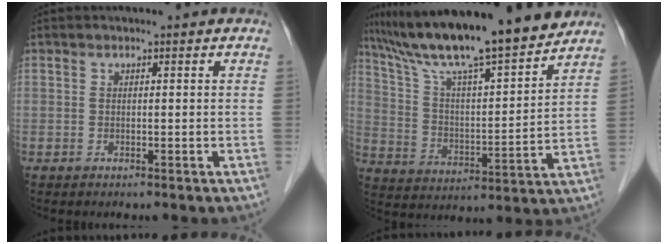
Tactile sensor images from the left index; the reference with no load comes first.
{"total": 18.9, "force": [16.3, 0.8, 9.6], "torque": [-0.163, 0.007, 0.269]}